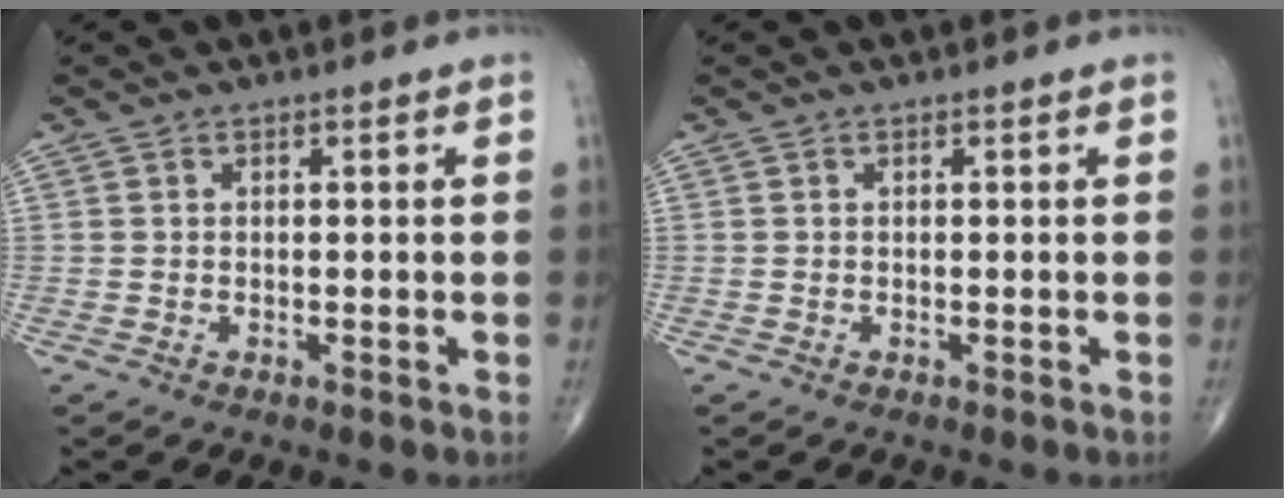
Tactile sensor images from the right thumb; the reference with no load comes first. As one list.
[{"total": 0.0}]